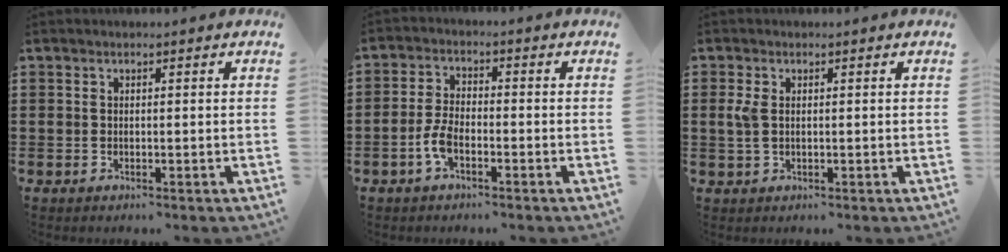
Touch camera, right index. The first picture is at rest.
{"total": 4.2, "force": [-1.7, 1.9, 3.3], "torque": [-0.084, -0.005, -0.038]}
{"total": 2.7, "force": [0.4, 1.6, 2.2], "torque": [-0.063, 0.002, 0.002]}